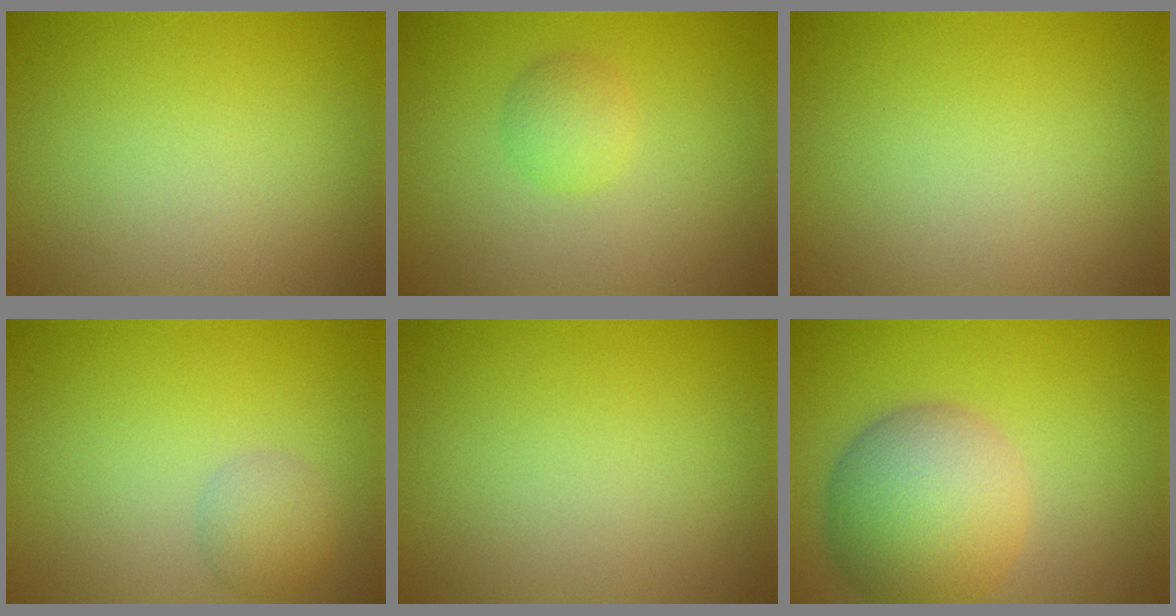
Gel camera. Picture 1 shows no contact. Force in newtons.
{"total": 1.7, "press": 1.7, "slide": 0.0}
{"total": 0.0}
{"total": 2.2, "press": 2.2, "slide": 0.1}
{"total": 0.0}
{"total": 8.0, "press": 8.0, "slide": 0.5}